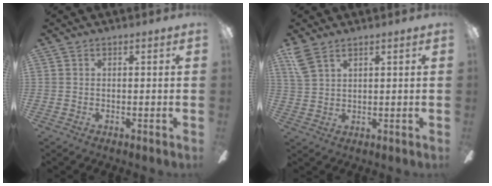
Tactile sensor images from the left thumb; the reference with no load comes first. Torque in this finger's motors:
{"motor_torque": [1.04, 0.28, 0.86, -0.47, 0.02]}